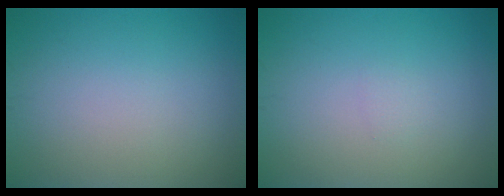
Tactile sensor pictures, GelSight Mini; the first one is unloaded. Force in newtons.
{"total": 0.5, "press": 0.5, "slide": 0.1}